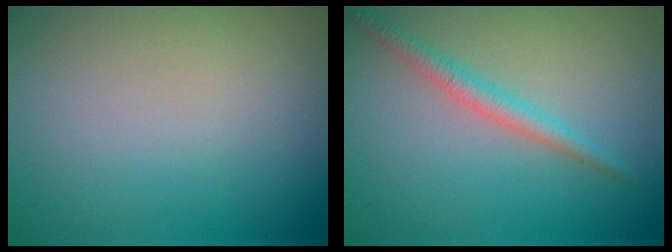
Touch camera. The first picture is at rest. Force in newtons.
{"total": 2.0, "press": 2.0, "slide": 0.1}